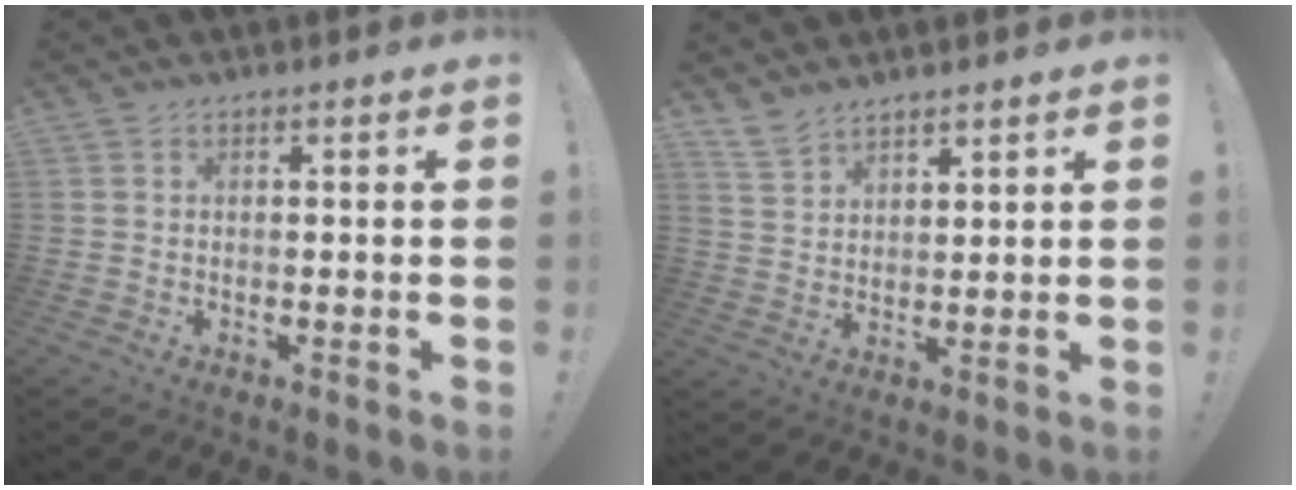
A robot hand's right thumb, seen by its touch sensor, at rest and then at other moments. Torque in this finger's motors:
{"motor_torque": [0.18, -0.14, 0.10, -0.06, 0.01]}